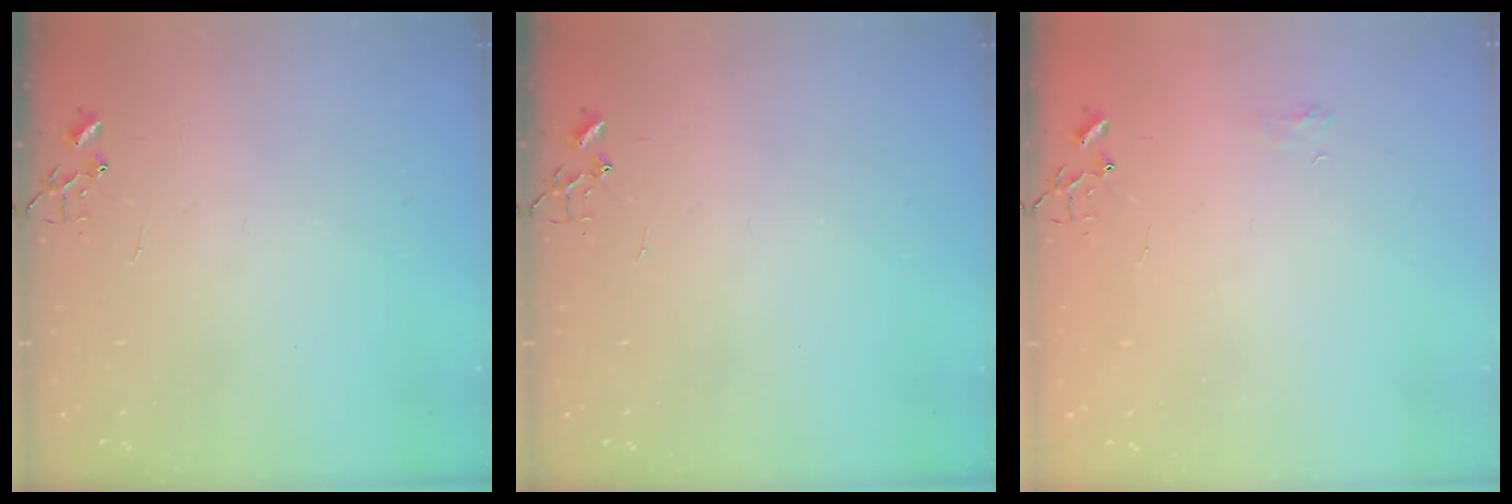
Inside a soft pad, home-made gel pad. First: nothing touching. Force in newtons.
{"total": 0.0}
{"total": 5.1, "press": 5.1, "slide": 0.6}